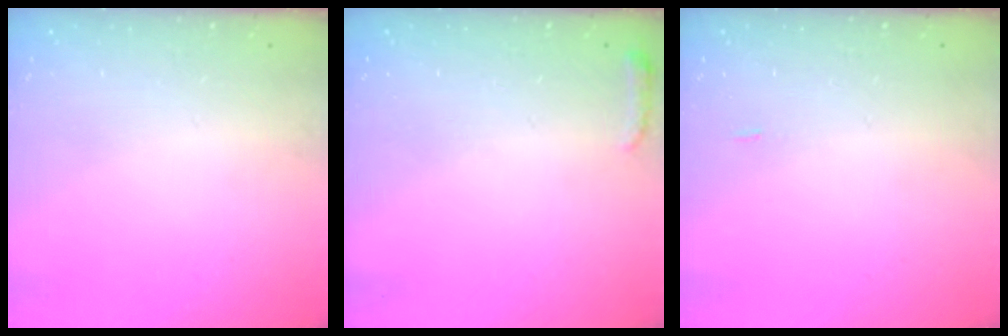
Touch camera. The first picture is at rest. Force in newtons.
{"total": 4.7, "press": 4.6, "slide": 0.9}
{"total": 12.5, "press": 4.6, "slide": 11.7}